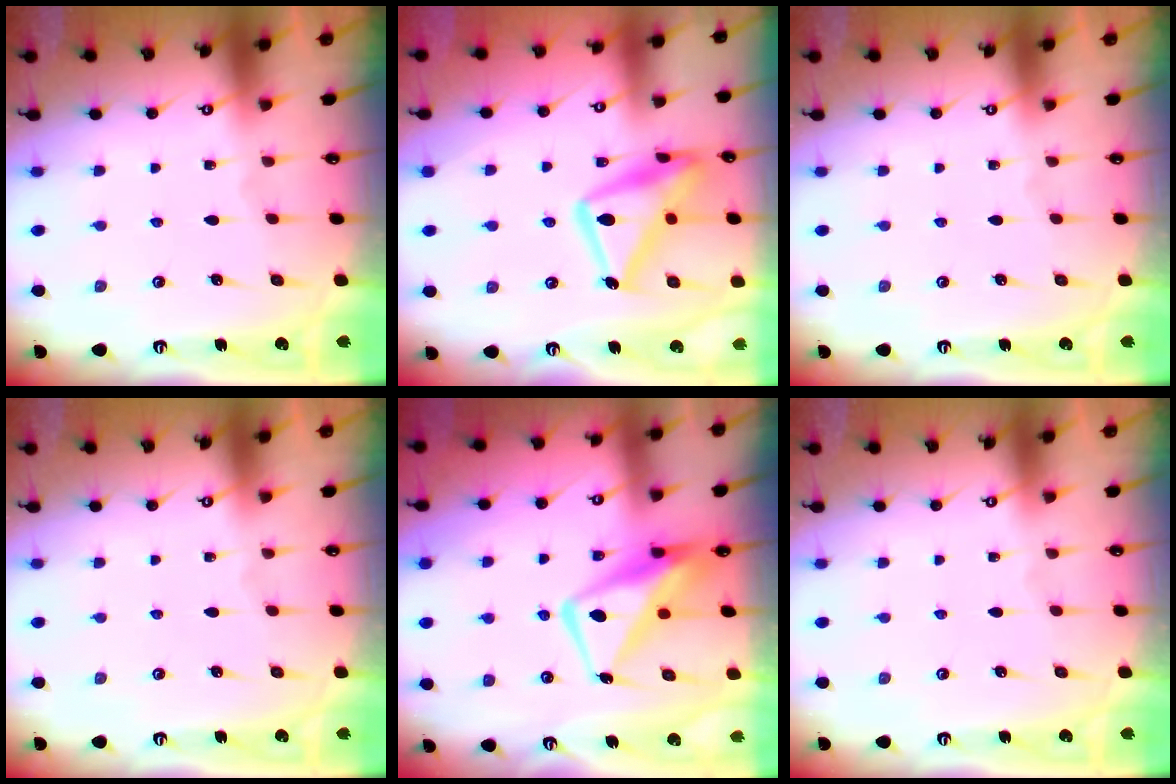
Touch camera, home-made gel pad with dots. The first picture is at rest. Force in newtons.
{"total": 19.2, "press": 19.2, "slide": 1.2}
{"total": 0.0}
{"total": 0.0}
{"total": 10.0, "press": 9.8, "slide": 1.9}
{"total": 0.0}